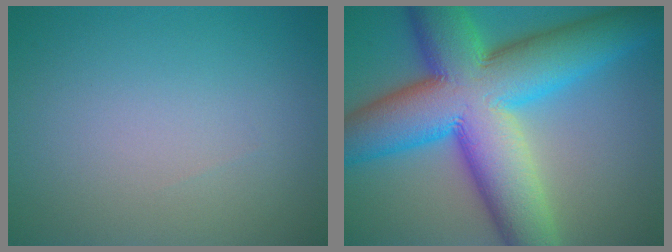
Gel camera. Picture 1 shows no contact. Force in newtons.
{"total": 16.0, "press": 16.0, "slide": 0.1}